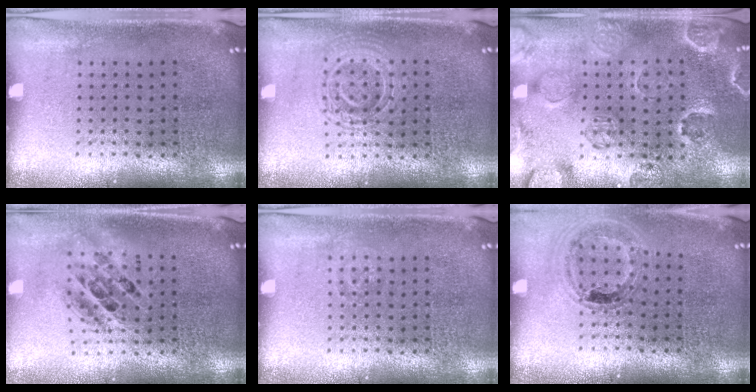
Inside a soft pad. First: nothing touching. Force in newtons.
{"total": 1.1, "press": 1.0, "slide": 0.3}
{"total": 2.5, "press": 2.2, "slide": 1.1}
{"total": 1.7, "press": 1.4, "slide": 1.0}
{"total": 0.6, "press": 0.6, "slide": 0.2}
{"total": 0.9, "press": 0.9, "slide": 0.1}